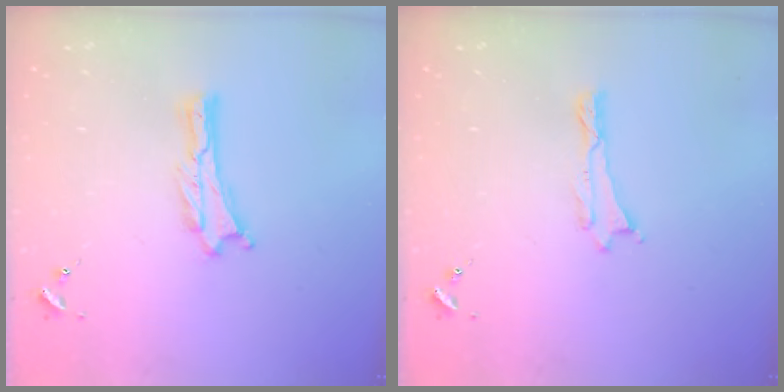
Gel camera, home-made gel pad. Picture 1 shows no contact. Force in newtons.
{"total": 0.0}